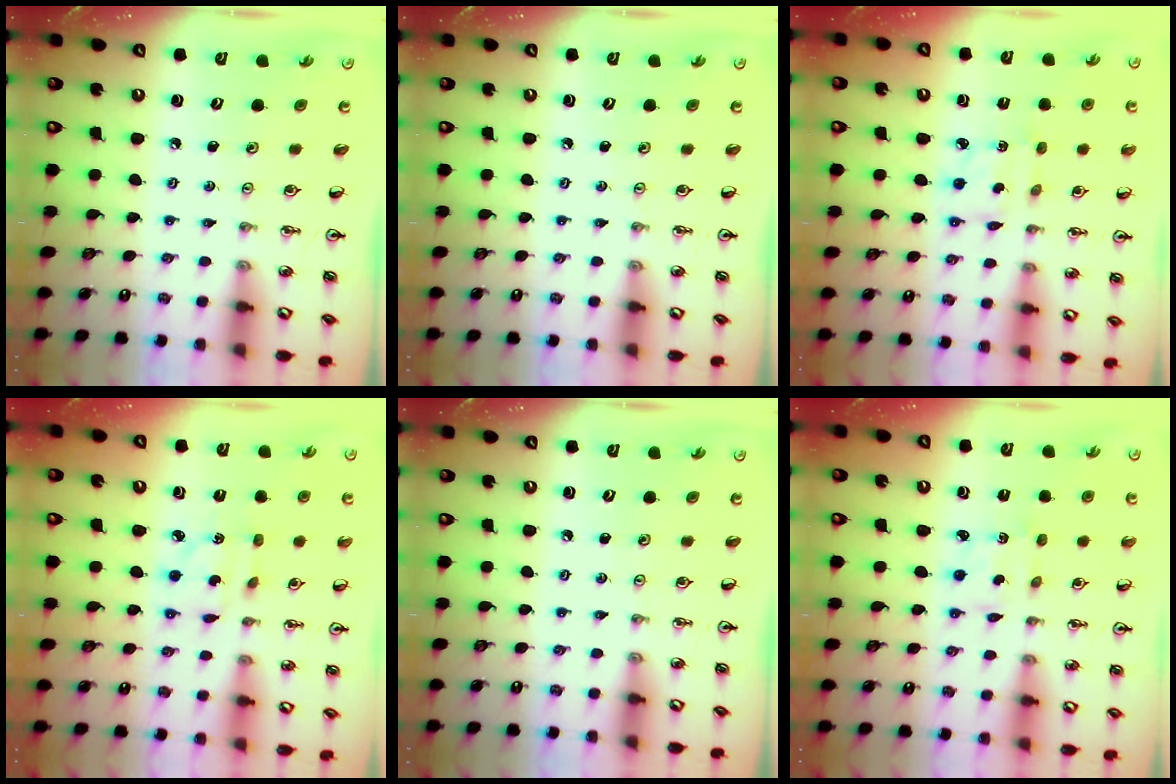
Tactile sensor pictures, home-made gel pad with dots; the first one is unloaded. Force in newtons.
{"total": 0.0}
{"total": 2.5, "press": 2.5, "slide": 0.1}
{"total": 3.5, "press": 3.5, "slide": 0.4}
{"total": 0.0}
{"total": 2.7, "press": 2.7, "slide": 0.5}